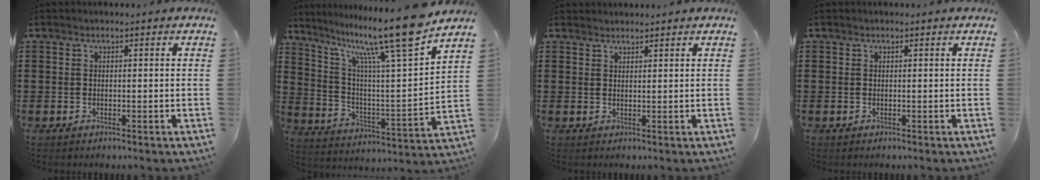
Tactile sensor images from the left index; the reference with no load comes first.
{"total": 16.1, "force": [12.5, 1.2, 10.1], "torque": [-0.199, -0.072, 0.201]}
{"total": 1.4, "force": [1.4, 0.2, 0.0], "torque": [-0.003, 0.000, 0.029]}
{"total": 0.0}